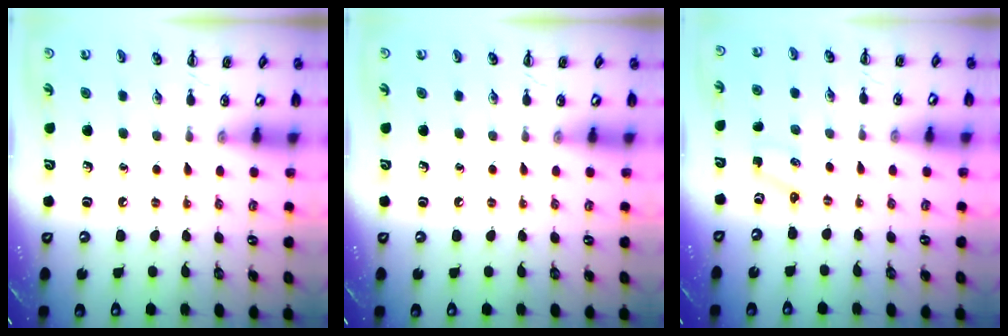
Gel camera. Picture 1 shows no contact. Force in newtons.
{"total": 0.0}
{"total": 0.8, "press": 0.8, "slide": 0.3}